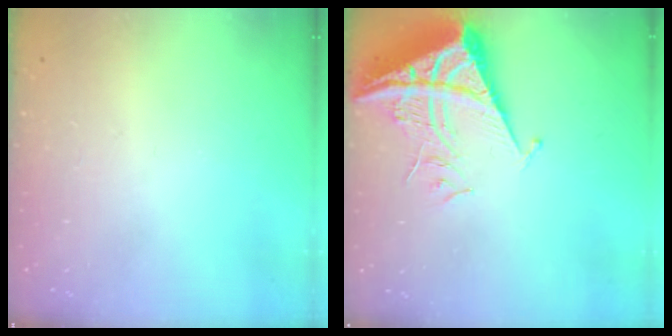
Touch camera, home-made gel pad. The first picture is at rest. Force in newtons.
{"total": 8.5, "press": 8.5, "slide": 0.8}